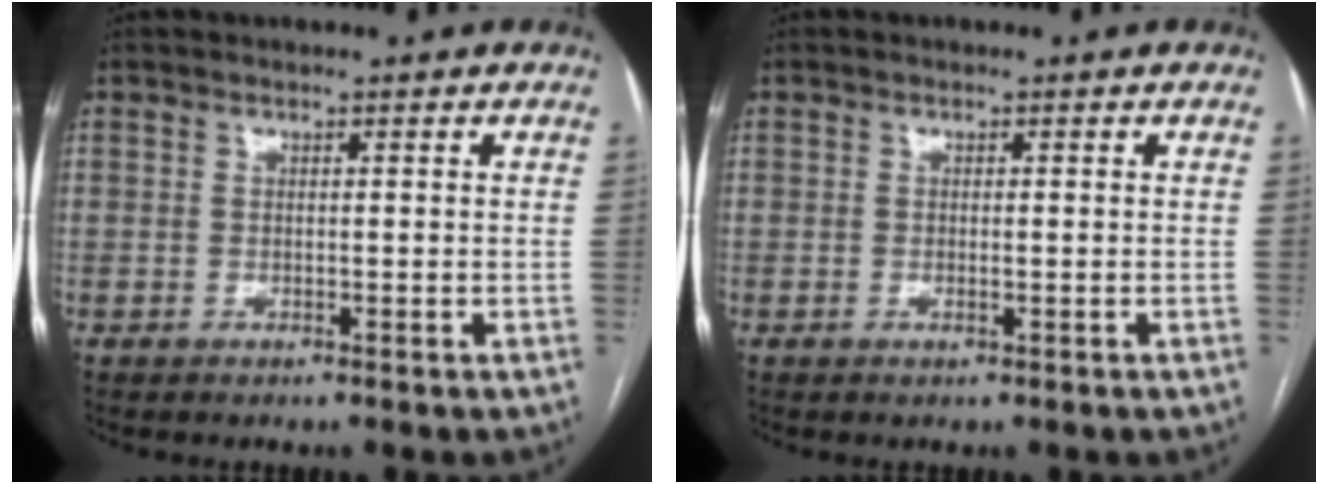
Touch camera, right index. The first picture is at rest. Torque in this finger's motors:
{"motor_torque": [-0.35, 0.30, -0.02, -0.01]}